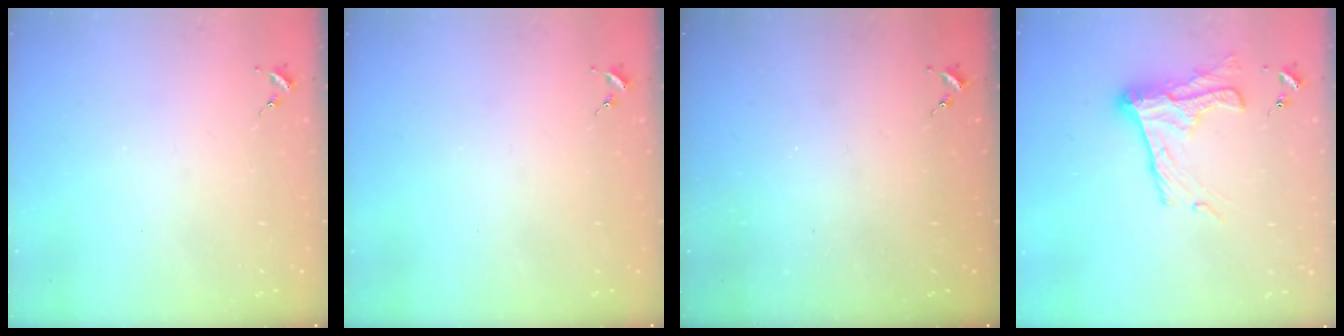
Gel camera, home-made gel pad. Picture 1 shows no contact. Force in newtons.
{"total": 0.0}
{"total": 0.0}
{"total": 15.8, "press": 15.8, "slide": 1.0}